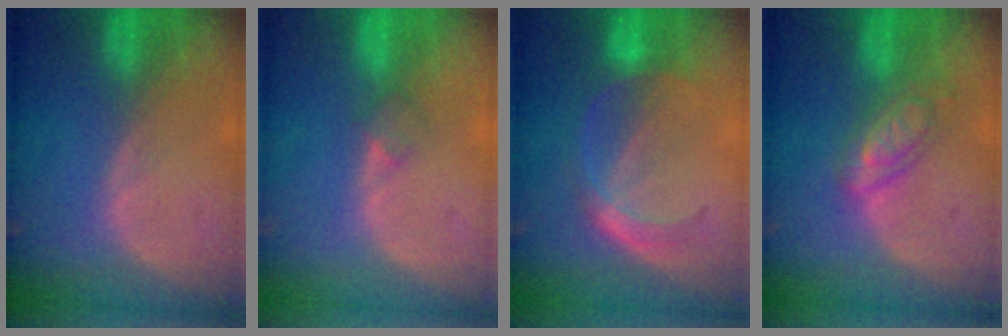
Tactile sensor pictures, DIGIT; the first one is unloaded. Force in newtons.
{"total": 2.0, "press": 1.6, "slide": 1.1}
{"total": 4.6, "press": 4.5, "slide": 0.6}
{"total": 5.3, "press": 5.2, "slide": 0.2}